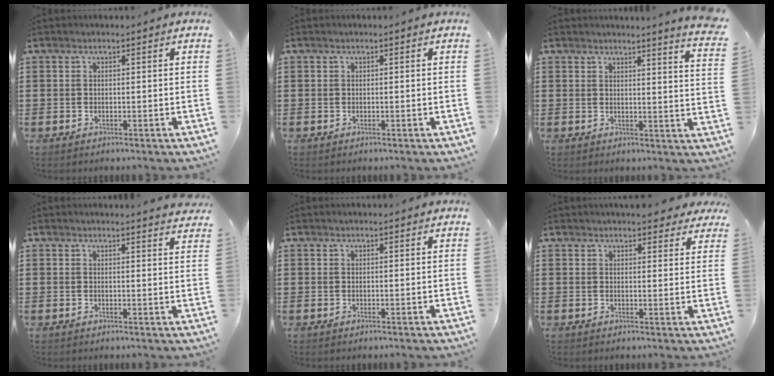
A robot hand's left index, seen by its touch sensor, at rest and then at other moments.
{"total": 0.0}
{"total": 3.6, "force": [3.3, -1.0, 1.1], "torque": [-0.027, -0.023, 0.055]}
{"total": 2.3, "force": [2.2, -0.3, 0.4], "torque": [-0.006, -0.012, 0.041]}
{"total": 0.7, "force": [0.7, 0.1, 0.1], "torque": [-0.004, 0.001, 0.013]}
{"total": 3.7, "force": [3.4, 0.9, 1.1], "torque": [-0.015, -0.011, 0.062]}